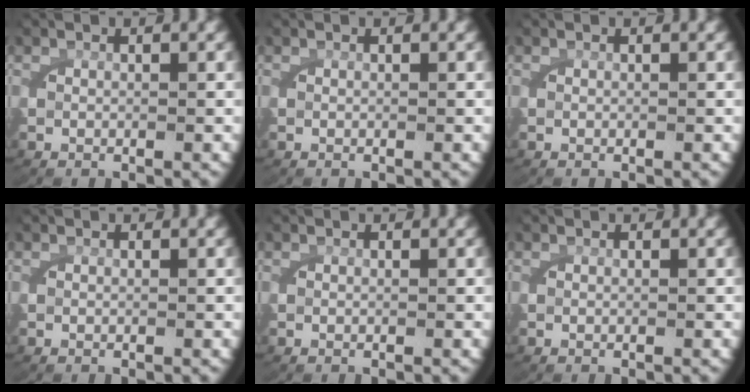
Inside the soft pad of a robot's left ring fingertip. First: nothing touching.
{"total": 0.0}
{"total": 0.0}
{"total": 0.0}
{"total": 0.0}
{"total": 0.0}